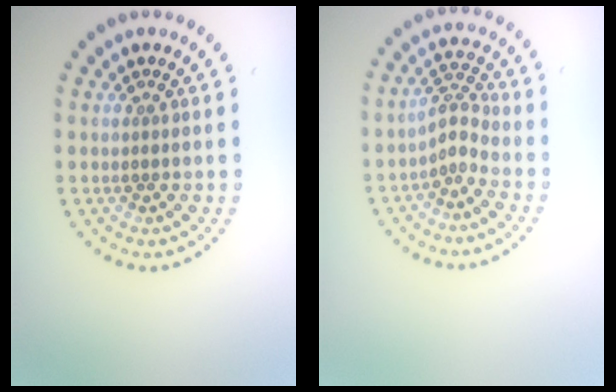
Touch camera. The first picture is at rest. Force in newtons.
{"total": 2.1, "press": 1.5, "slide": 1.6}